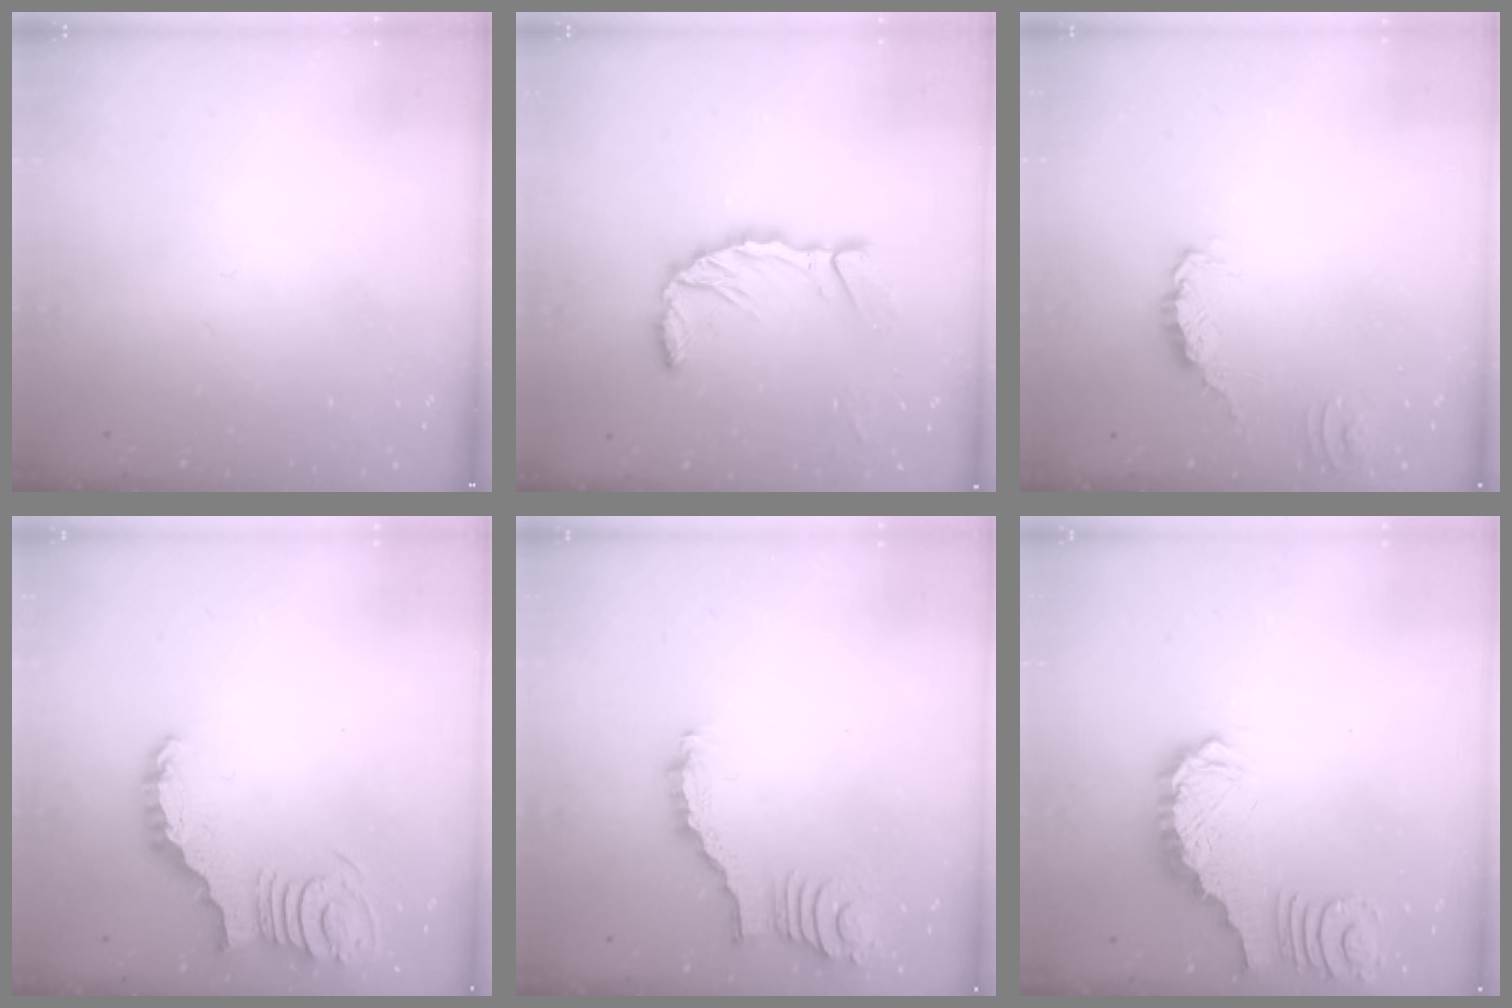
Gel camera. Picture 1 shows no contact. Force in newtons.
{"total": 10.5, "press": 10.3, "slide": 2.0}
{"total": 0.5, "press": 0.5, "slide": 0.2}
{"total": 3.8, "press": 3.7, "slide": 0.5}
{"total": 3.5, "press": 3.5, "slide": 0.4}
{"total": 2.7, "press": 2.7, "slide": 0.5}